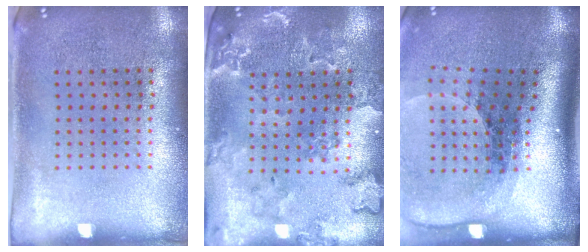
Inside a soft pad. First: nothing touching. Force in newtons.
{"total": 1.4, "press": 1.4, "slide": 0.3}
{"total": 2.6, "press": 1.8, "slide": 1.8}